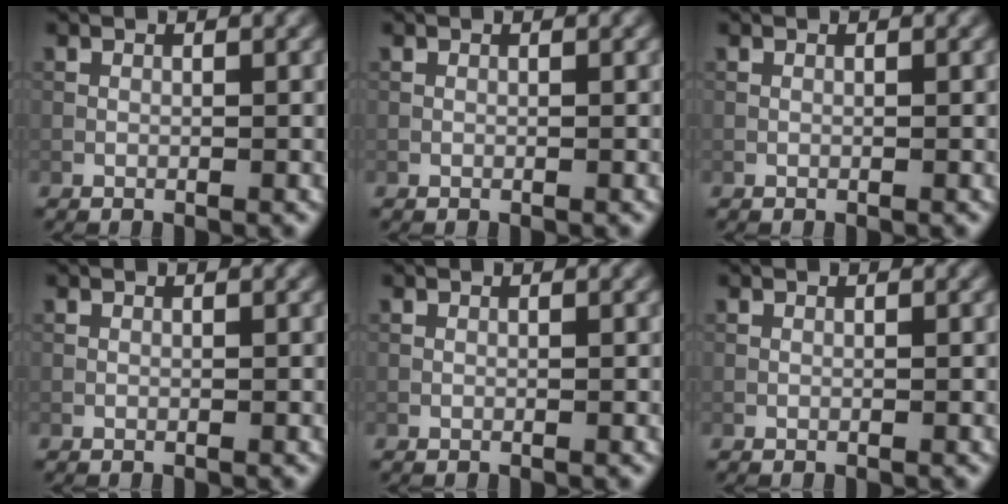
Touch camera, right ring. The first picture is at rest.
{"total": 0.0}
{"total": 0.0}
{"total": 0.0}
{"total": 0.0}
{"total": 0.0}